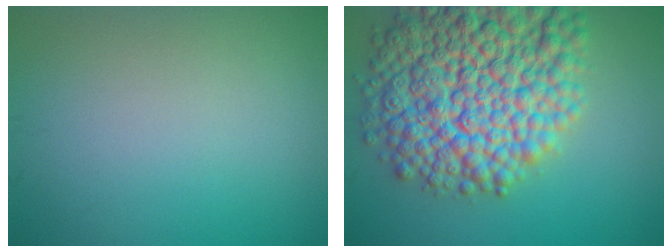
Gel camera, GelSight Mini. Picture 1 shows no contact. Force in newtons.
{"total": 15.2, "press": 15.2, "slide": 0.6}